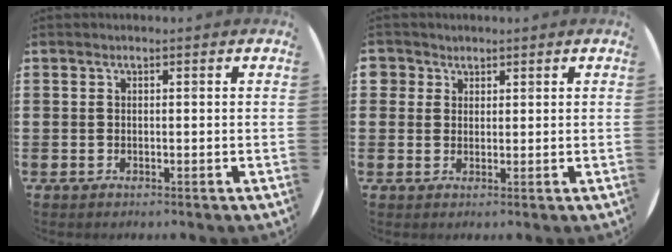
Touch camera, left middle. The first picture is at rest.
{"total": 2.0, "force": [1.4, 1.4, 0.0], "torque": [0.012, 0.000, 0.023]}